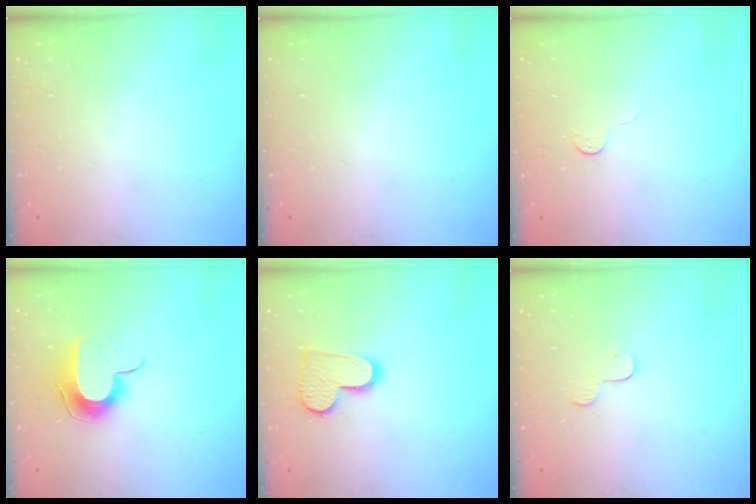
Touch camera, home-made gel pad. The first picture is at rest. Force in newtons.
{"total": 0.0}
{"total": 3.1, "press": 3.1, "slide": 0.3}
{"total": 10.5, "press": 10.5, "slide": 1.1}
{"total": 11.4, "press": 11.4, "slide": 0.9}
{"total": 4.5, "press": 4.5, "slide": 0.2}